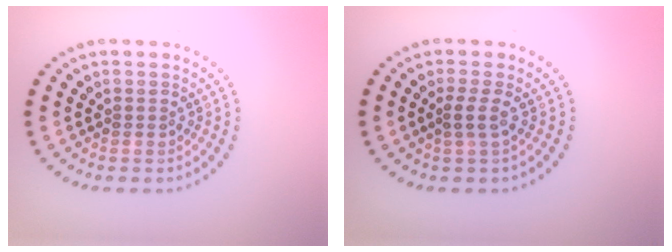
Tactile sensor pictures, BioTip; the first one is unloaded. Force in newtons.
{"total": 1.4, "press": 1.0, "slide": 1.0}